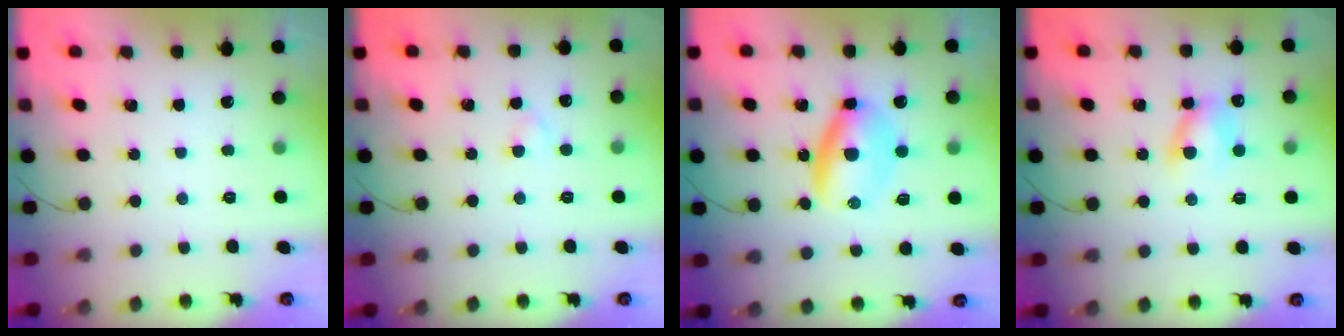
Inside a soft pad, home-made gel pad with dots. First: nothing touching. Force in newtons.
{"total": 1.8, "press": 1.6, "slide": 0.9}
{"total": 6.9, "press": 6.7, "slide": 1.9}
{"total": 7.1, "press": 7.1, "slide": 1.1}